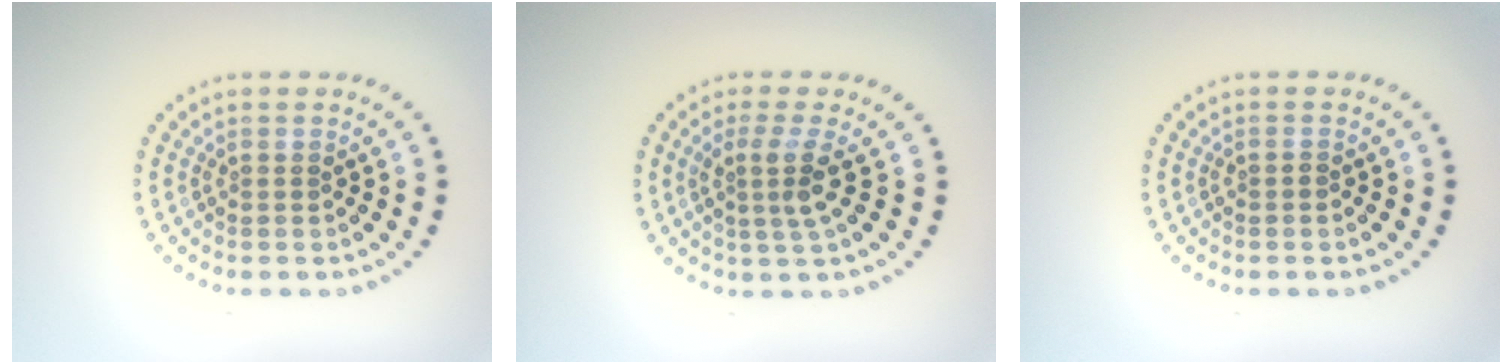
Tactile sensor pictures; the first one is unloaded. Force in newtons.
{"total": 2.7, "press": 2.0, "slide": 1.9}
{"total": 0.7, "press": 0.7, "slide": 0.1}